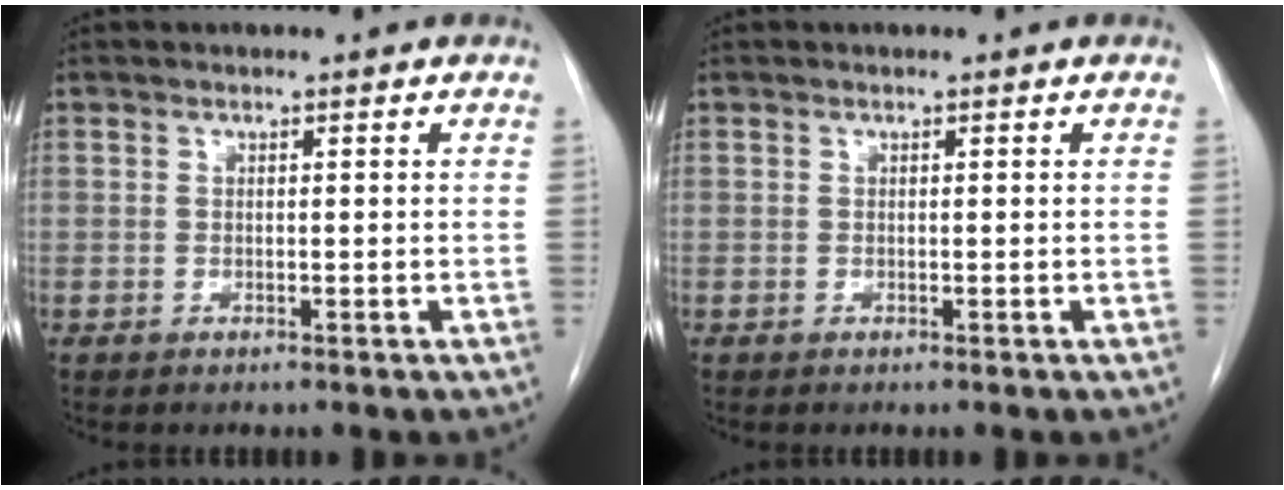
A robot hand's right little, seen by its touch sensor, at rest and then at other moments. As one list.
[{"total": 0.0}]